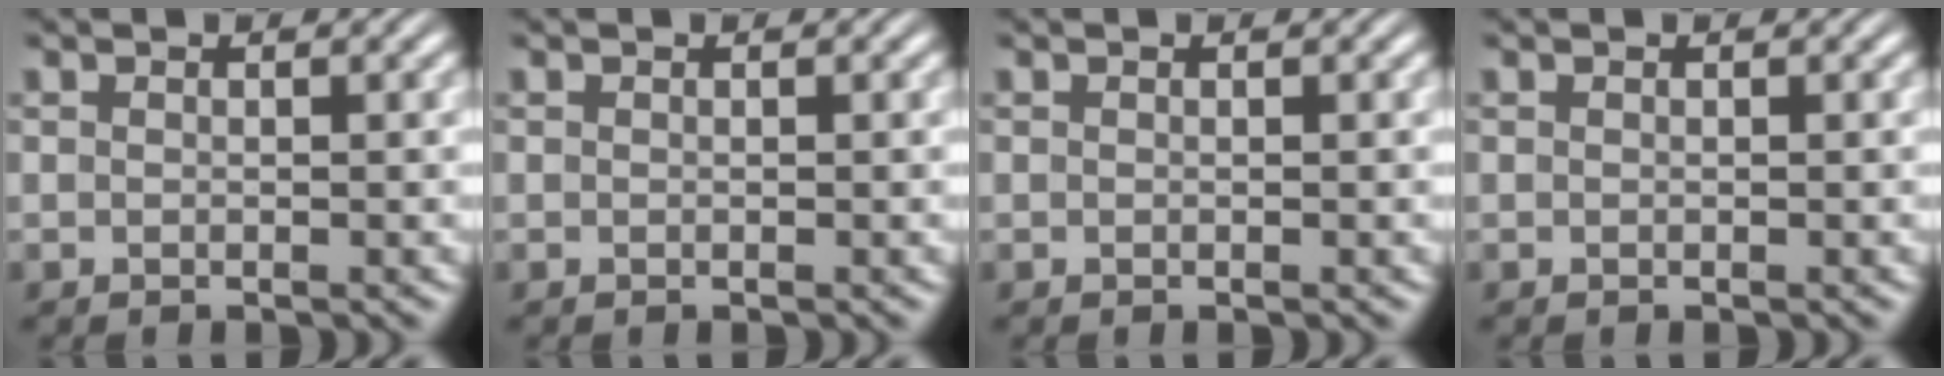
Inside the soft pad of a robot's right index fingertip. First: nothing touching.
{"total": 0.0}
{"total": 0.0}
{"total": 0.0}